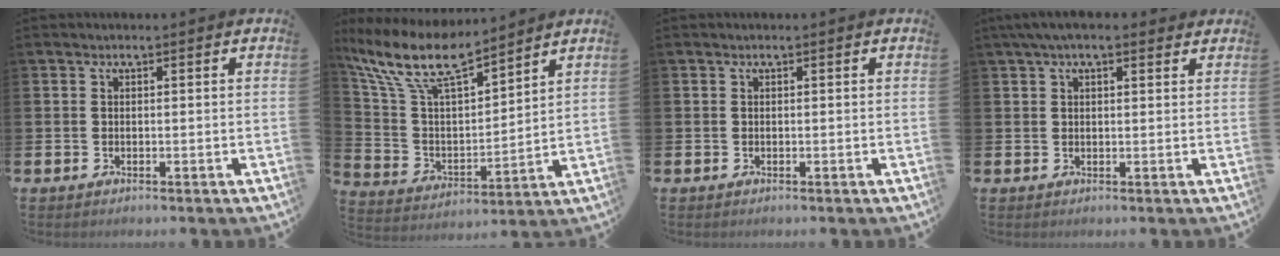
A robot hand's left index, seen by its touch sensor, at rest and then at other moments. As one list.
[{"total": 11.1, "force": [9.3, 2.5, 5.4], "torque": [-0.143, -0.054, 0.161]}, {"total": 0.0}, {"total": 3.3, "force": [2.5, 1.0, 1.9], "torque": [-0.039, 0.003, 0.044]}]